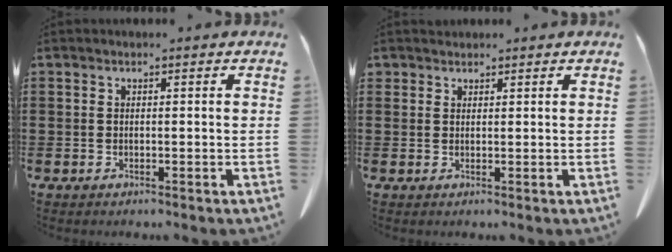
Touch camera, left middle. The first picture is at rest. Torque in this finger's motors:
{"motor_torque": [0.20, -0.18, 0.02, 0.01]}